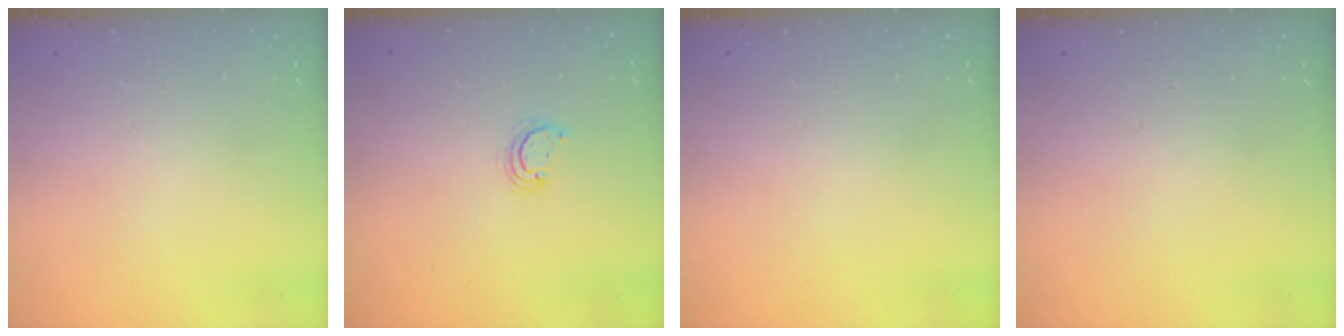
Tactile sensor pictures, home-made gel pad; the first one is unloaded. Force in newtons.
{"total": 2.6, "press": 2.6, "slide": 0.3}
{"total": 0.0}
{"total": 0.0}